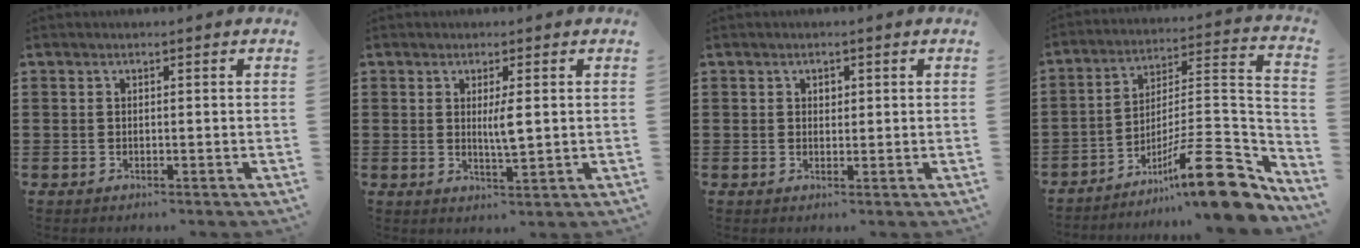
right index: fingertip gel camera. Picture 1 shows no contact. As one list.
[{"total": 3.5, "force": [0.5, 0.6, 3.4], "torque": [-0.066, 0.000, 0.006]}, {"total": 1.1, "force": [0.5, 0.8, 0.6], "torque": [-0.012, 0.006, 0.008]}, {"total": 15.1, "force": [-9.7, 3.3, 11.0], "torque": [-0.144, 0.025, -0.167]}]